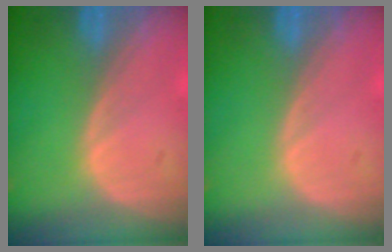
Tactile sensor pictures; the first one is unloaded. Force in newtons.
{"total": 0.0}